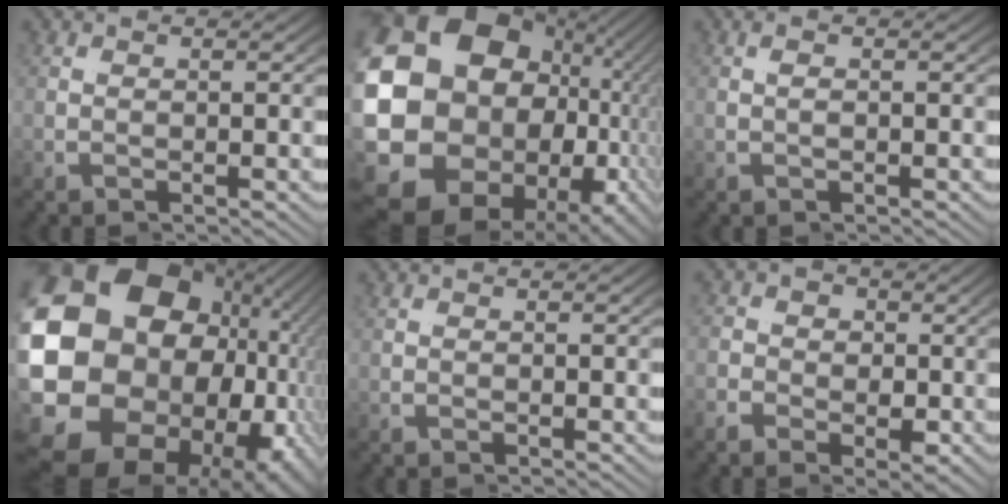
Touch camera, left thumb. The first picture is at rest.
{"total": 21.6, "force": [-0.9, 12.9, 17.3], "torque": [-0.318, -0.036, -0.001]}
{"total": 0.7, "force": [-0.1, -0.5, 0.6], "torque": [-0.008, 0.005, -0.007]}
{"total": 24.7, "force": [-1.5, 15.6, 19.0], "torque": [-0.347, -0.046, -0.012]}
{"total": 0.0}
{"total": 2.4, "force": [0.7, 2.0, 1.2], "torque": [-0.016, 0.016, -0.011]}